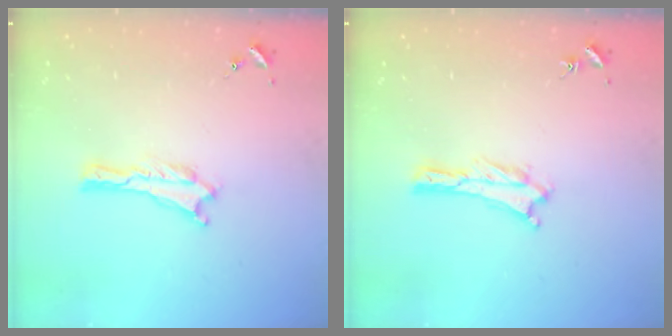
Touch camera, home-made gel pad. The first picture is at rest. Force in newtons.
{"total": 0.0}